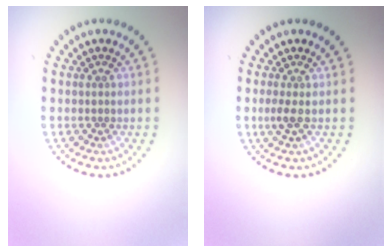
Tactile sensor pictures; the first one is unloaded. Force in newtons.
{"total": 1.1, "press": 1.0, "slide": 0.5}